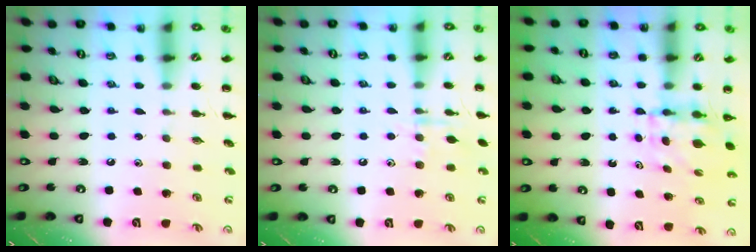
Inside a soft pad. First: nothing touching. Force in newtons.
{"total": 7.2, "press": 7.1, "slide": 0.8}
{"total": 4.0, "press": 3.9, "slide": 0.3}